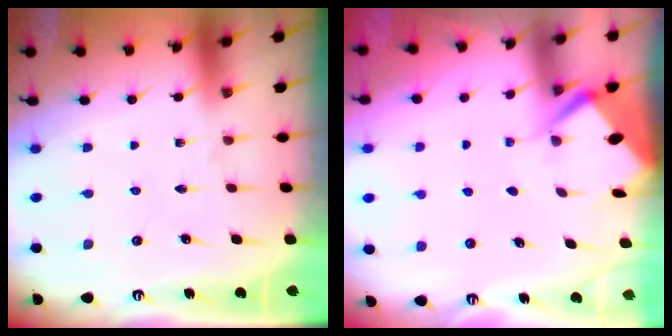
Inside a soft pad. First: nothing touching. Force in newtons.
{"total": 4.6, "press": 4.6, "slide": 0.4}